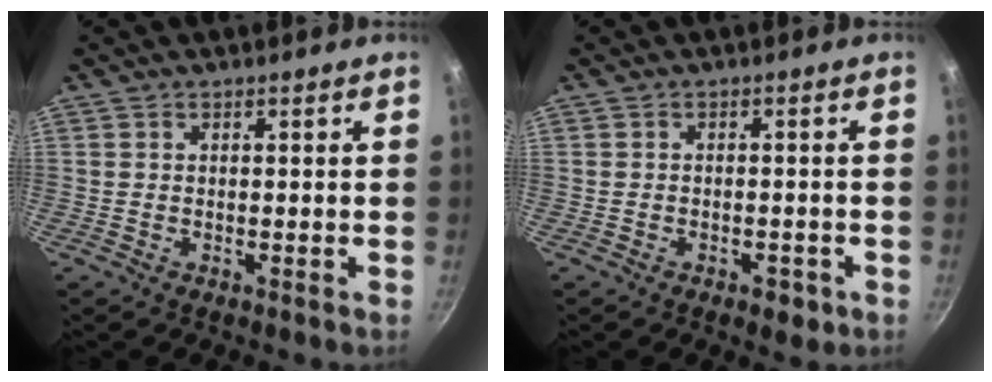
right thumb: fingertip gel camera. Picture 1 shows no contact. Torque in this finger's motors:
{"motor_torque": [-0.22, 0.00, -0.32, 0.11, 0.02]}